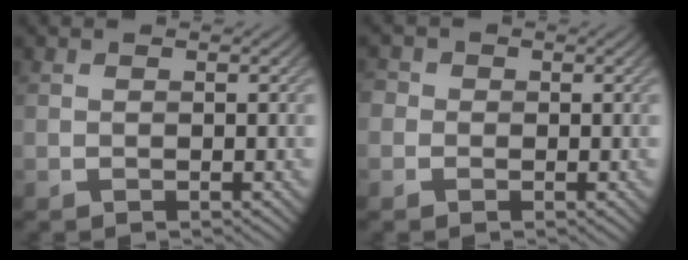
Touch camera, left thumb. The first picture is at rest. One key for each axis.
{"total": 1.8, "fx": -0.1, "fy": 1.8, "fz": 0.3, "tx": 0.001, "ty": 0.008, "tz": -0.027}